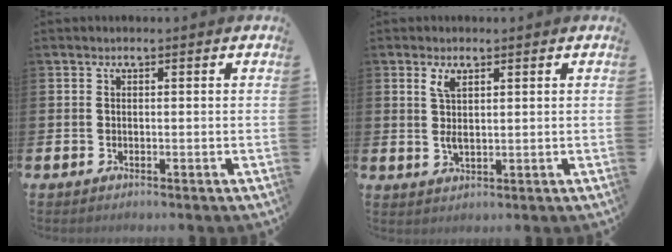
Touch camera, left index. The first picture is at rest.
{"total": 3.2, "force": [1.8, 1.2, 2.4], "torque": [-0.041, -0.004, 0.028]}